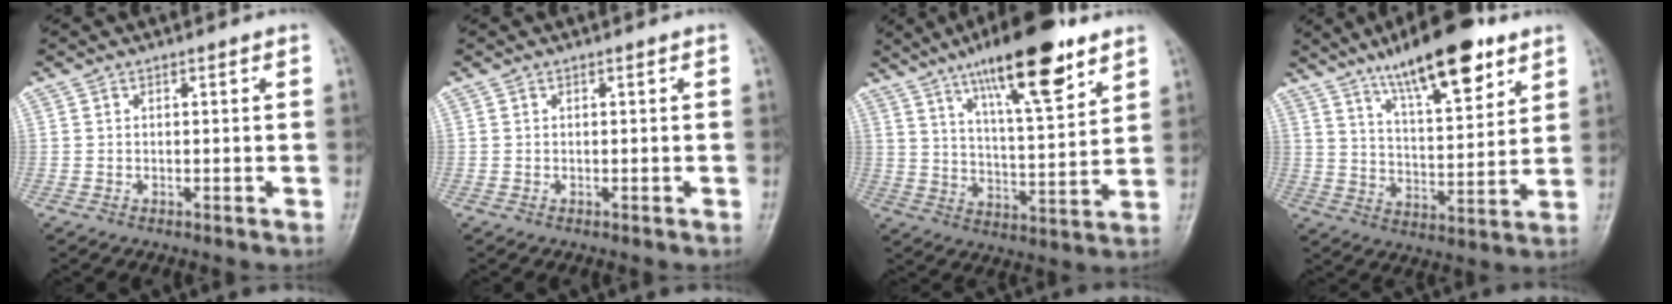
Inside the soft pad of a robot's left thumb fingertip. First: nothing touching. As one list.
[{"total": 0.0}, {"total": 18.4, "force": [11.4, 4.7, 13.6], "torque": [-0.195, -0.049, 0.189]}, {"total": 17.1, "force": [10.8, 5.3, 12.1], "torque": [-0.163, -0.050, 0.179]}]